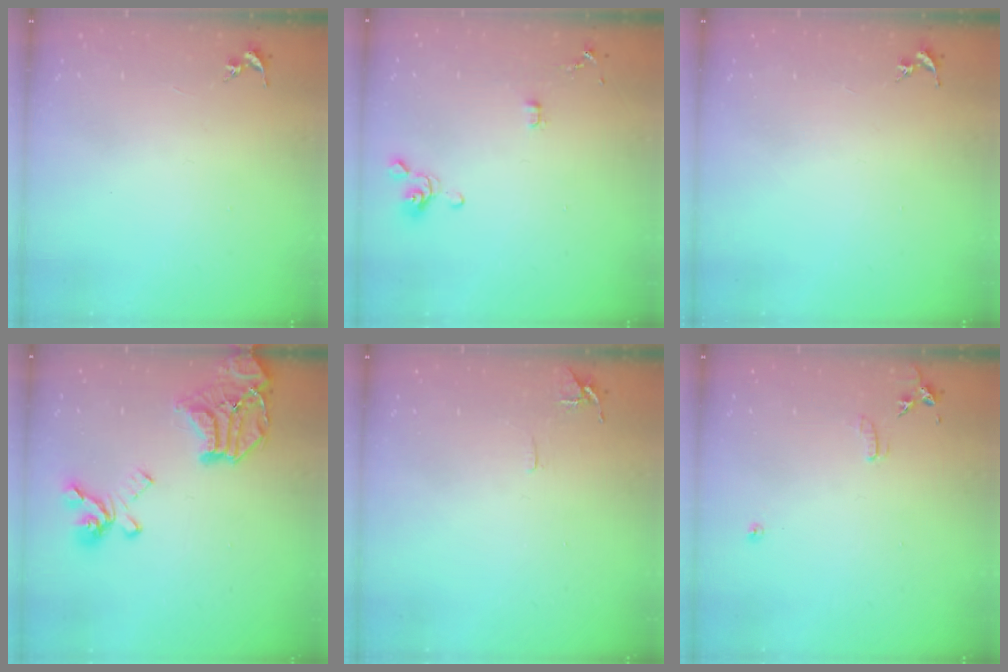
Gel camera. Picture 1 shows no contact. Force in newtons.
{"total": 4.0, "press": 3.9, "slide": 0.9}
{"total": 0.0}
{"total": 20.3, "press": 20.2, "slide": 2.2}
{"total": 6.5, "press": 6.4, "slide": 0.7}
{"total": 7.0, "press": 7.0, "slide": 0.6}